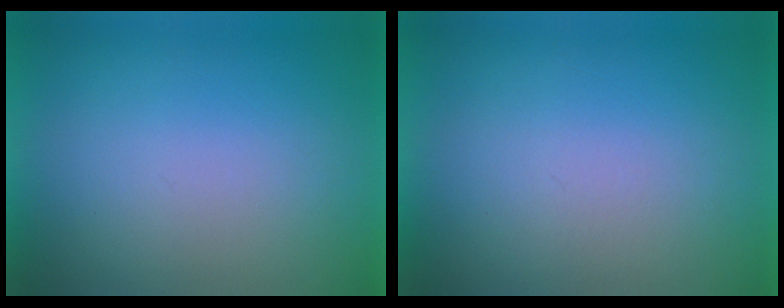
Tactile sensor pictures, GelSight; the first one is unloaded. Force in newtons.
{"total": 1.3}